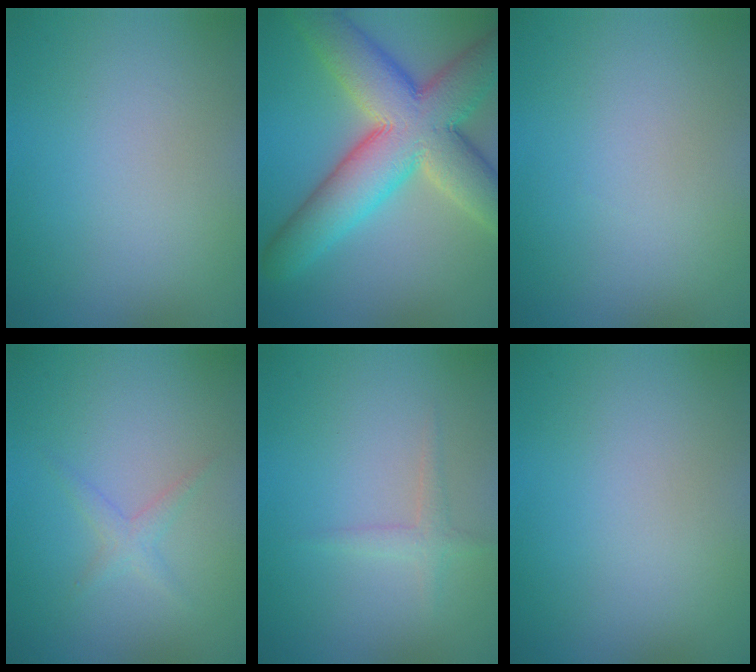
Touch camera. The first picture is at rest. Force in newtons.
{"total": 11.9, "press": 11.9, "slide": 0.7}
{"total": 0.0}
{"total": 1.3, "press": 1.3, "slide": 0.1}
{"total": 1.3, "press": 1.3, "slide": 0.0}
{"total": 0.0}